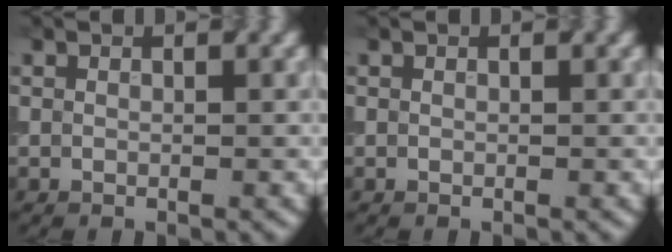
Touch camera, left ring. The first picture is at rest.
{"total": 0.0}